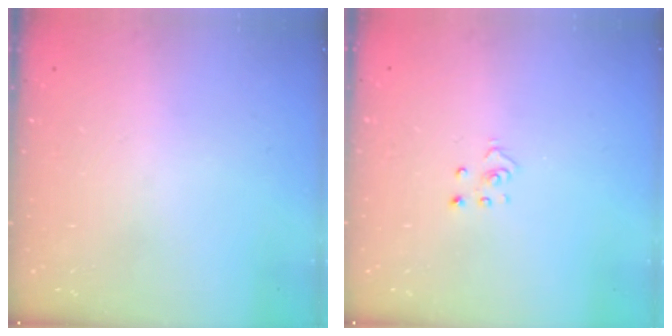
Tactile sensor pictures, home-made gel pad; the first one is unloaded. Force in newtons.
{"total": 2.8, "press": 2.8, "slide": 0.3}